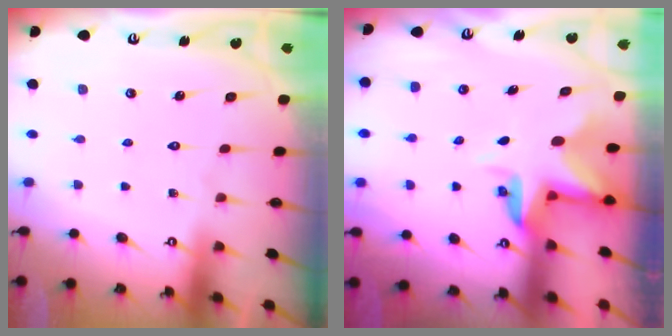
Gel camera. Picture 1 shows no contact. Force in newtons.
{"total": 3.5, "press": 3.5, "slide": 0.2}